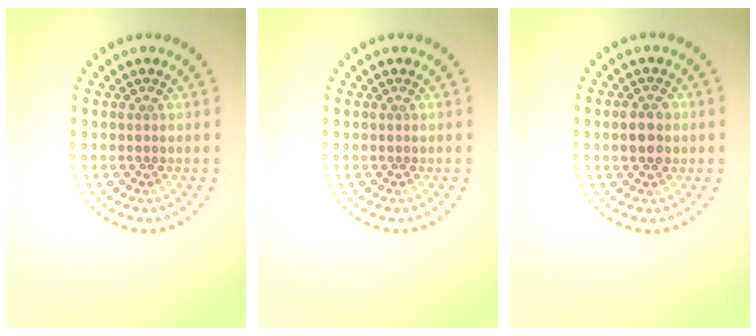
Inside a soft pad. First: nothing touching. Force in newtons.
{"total": 0.0}
{"total": 2.8, "press": 2.8, "slide": 0.2}